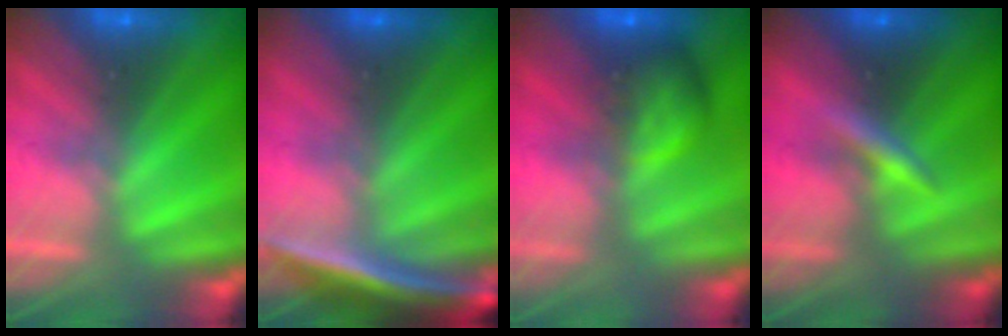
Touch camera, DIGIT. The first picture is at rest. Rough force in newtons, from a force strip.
{"total": 6.1}
{"total": 5.5}
{"total": 2.7}